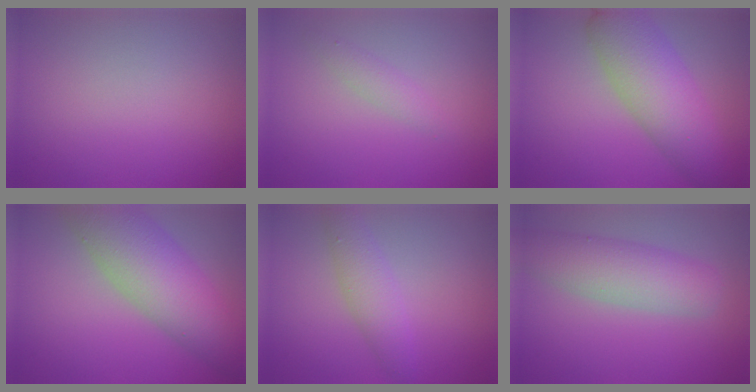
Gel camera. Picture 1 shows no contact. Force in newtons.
{"total": 1.3, "press": 1.3, "slide": 0.0}
{"total": 7.3, "press": 7.3, "slide": 0.3}
{"total": 8.6, "press": 8.6, "slide": 0.3}
{"total": 2.8, "press": 2.8, "slide": 0.1}
{"total": 5.5, "press": 5.5, "slide": 0.3}